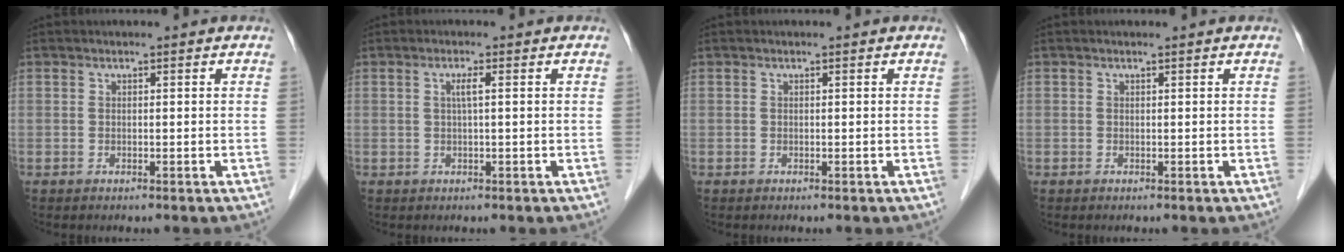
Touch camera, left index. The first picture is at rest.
{"total": 1.5, "force": [0.2, -0.1, 1.5], "torque": [-0.030, 0.002, 0.003]}
{"total": 0.0}
{"total": 0.0}